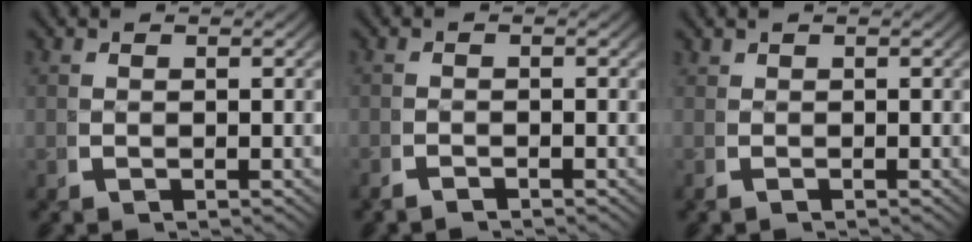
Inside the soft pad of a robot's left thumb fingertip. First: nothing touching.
{"total": 1.1, "force": [-1.1, 0.0, 0.0], "torque": [0.004, -0.004, -0.023]}
{"total": 0.0}